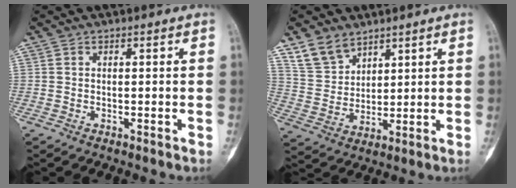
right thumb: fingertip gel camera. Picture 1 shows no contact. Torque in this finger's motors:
{"motor_torque": [-0.46, 0.52, -0.15, 0.26, -0.01]}